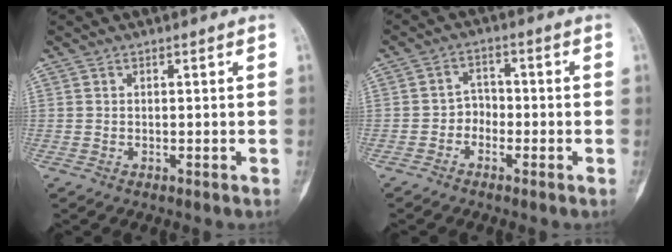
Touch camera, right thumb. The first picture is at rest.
{"total": 3.2, "force": [-1.5, 2.5, 1.2], "torque": [0.004, 0.019, -0.038]}